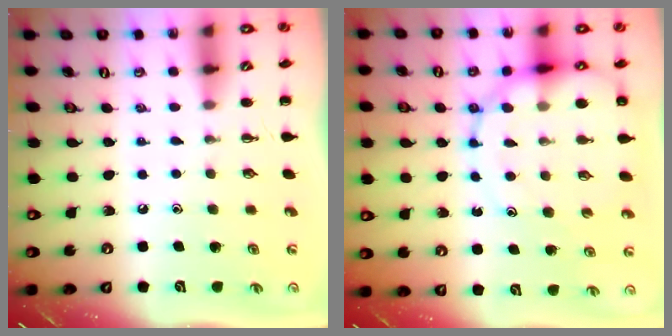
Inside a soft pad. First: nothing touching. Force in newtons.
{"total": 15.7, "press": 15.3, "slide": 3.7}